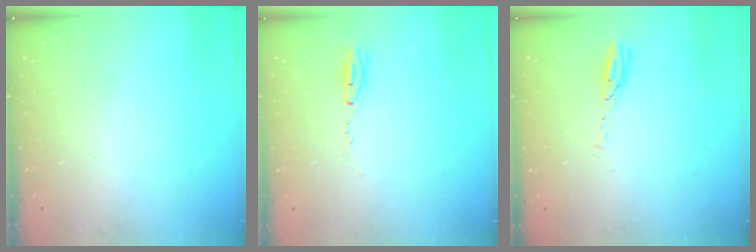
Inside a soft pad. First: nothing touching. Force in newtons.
{"total": 3.7, "press": 2.8, "slide": 2.4}
{"total": 3.7, "press": 3.7, "slide": 0.1}